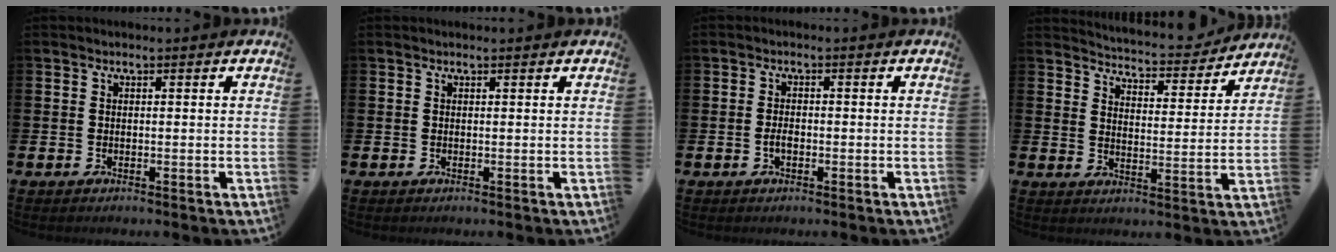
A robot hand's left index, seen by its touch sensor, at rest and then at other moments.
{"total": 0.0}
{"total": 1.5, "force": [-0.4, 0.9, 1.2], "torque": [-0.017, 0.000, -0.010]}
{"total": 5.0, "force": [5.0, 0.6, 0.3], "torque": [-0.027, -0.042, 0.082]}